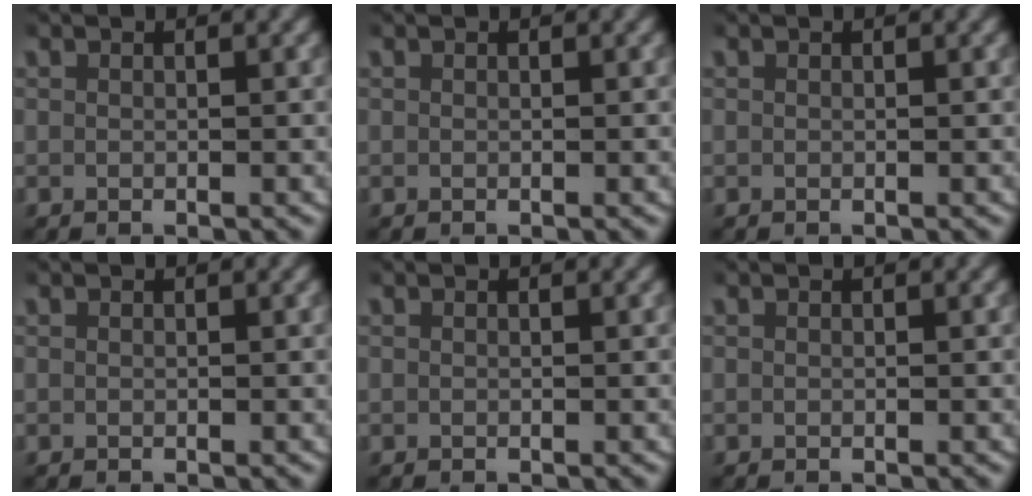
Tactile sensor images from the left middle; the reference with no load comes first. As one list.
[{"total": 0.0}, {"total": 0.0}, {"total": 0.0}, {"total": 0.0}, {"total": 0.0}]